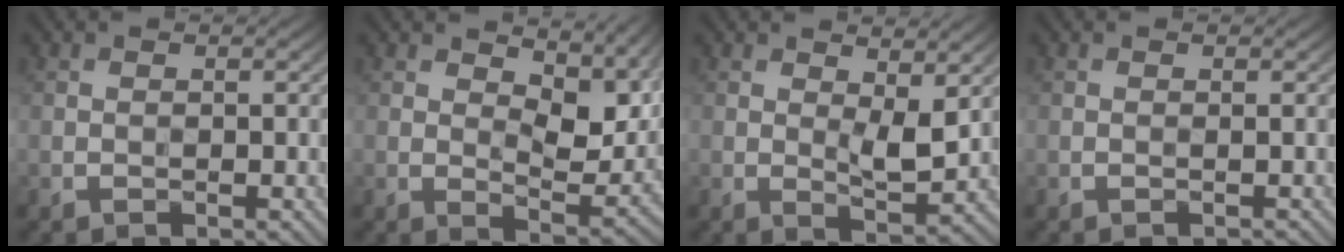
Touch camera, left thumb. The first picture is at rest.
{"total": 11.4, "force": [5.6, 5.0, 8.6], "torque": [-0.145, -0.003, 0.089]}
{"total": 4.2, "force": [1.4, 1.5, 3.7], "torque": [-0.069, -0.006, 0.029]}
{"total": 0.0}